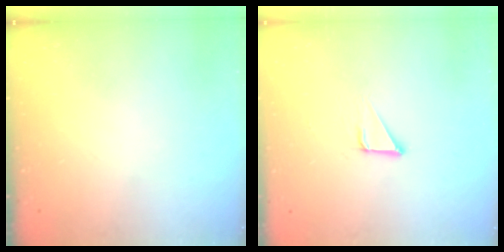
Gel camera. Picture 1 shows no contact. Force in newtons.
{"total": 2.1, "press": 2.1, "slide": 0.1}